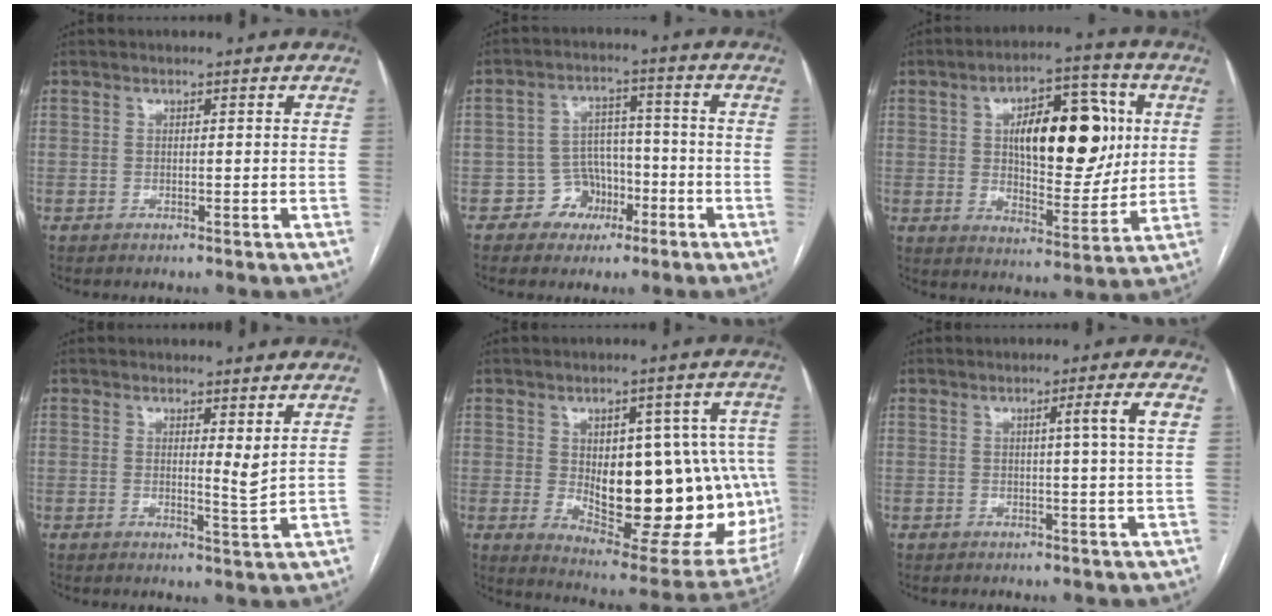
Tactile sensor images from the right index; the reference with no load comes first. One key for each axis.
{"total": 5.7, "fx": -2.7, "fy": 4.8, "fz": 1.1, "tx": -0.011, "ty": 0.019, "tz": -0.034}
{"total": 16.6, "fx": 3.6, "fy": 6.8, "fz": 14.7, "tx": -0.220, "ty": 0.022, "tz": 0.061}
{"total": 2.5, "fx": 1.4, "fy": 0.1, "fz": 2.0, "tx": -0.035, "ty": -0.012, "tz": 0.026}
{"total": 23.0, "fx": -0.8, "fy": 10.0, "fz": 20.7, "tx": -0.214, "ty": 0.013, "tz": 0.023}
{"total": 3.5, "fx": 1.0, "fy": -1.1, "fz": 3.2, "tx": -0.048, "ty": -0.003, "tz": 0.016}